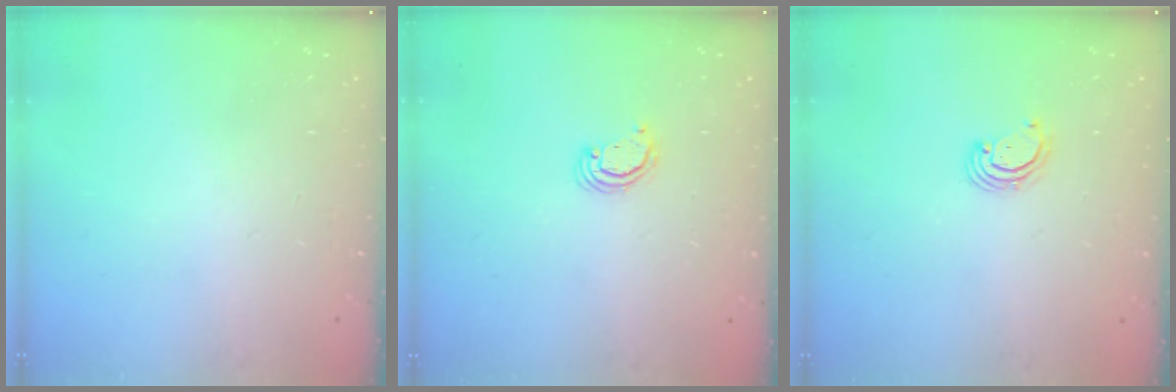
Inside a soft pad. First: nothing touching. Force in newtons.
{"total": 2.4, "press": 2.4, "slide": 0.3}
{"total": 2.8, "press": 2.8, "slide": 0.3}